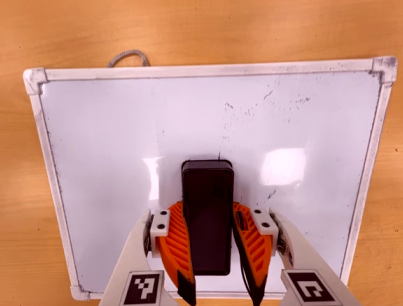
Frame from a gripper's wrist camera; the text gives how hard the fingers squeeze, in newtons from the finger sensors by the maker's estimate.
{"total": 12.9, "left": 12.4, "right": 13.3}